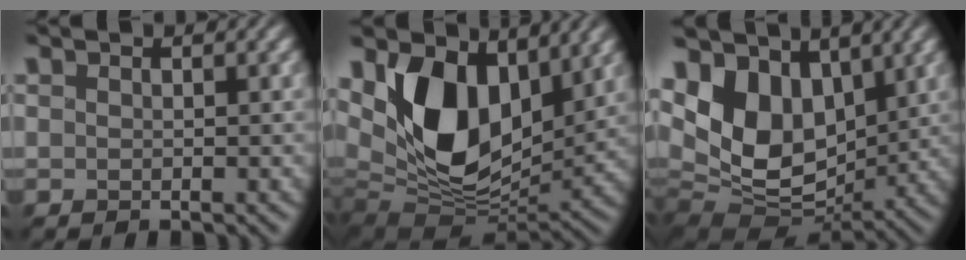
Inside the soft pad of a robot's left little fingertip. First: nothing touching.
{"total": 11.8, "force": [3.4, 7.6, 8.4], "torque": [-0.143, -0.009, 0.052]}
{"total": 10.2, "force": [2.6, 7.0, 6.9], "torque": [-0.157, 0.006, 0.032]}